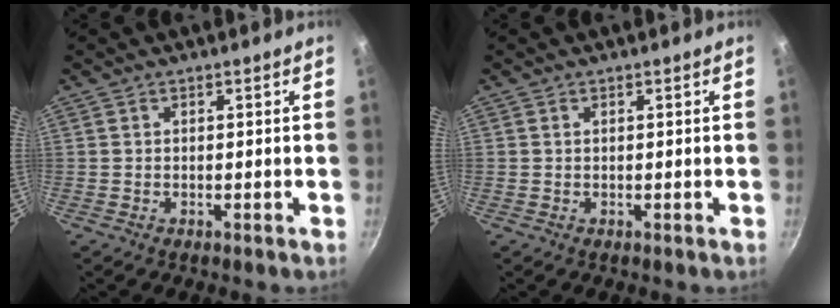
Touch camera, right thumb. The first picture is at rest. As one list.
[{"total": 0.0}]